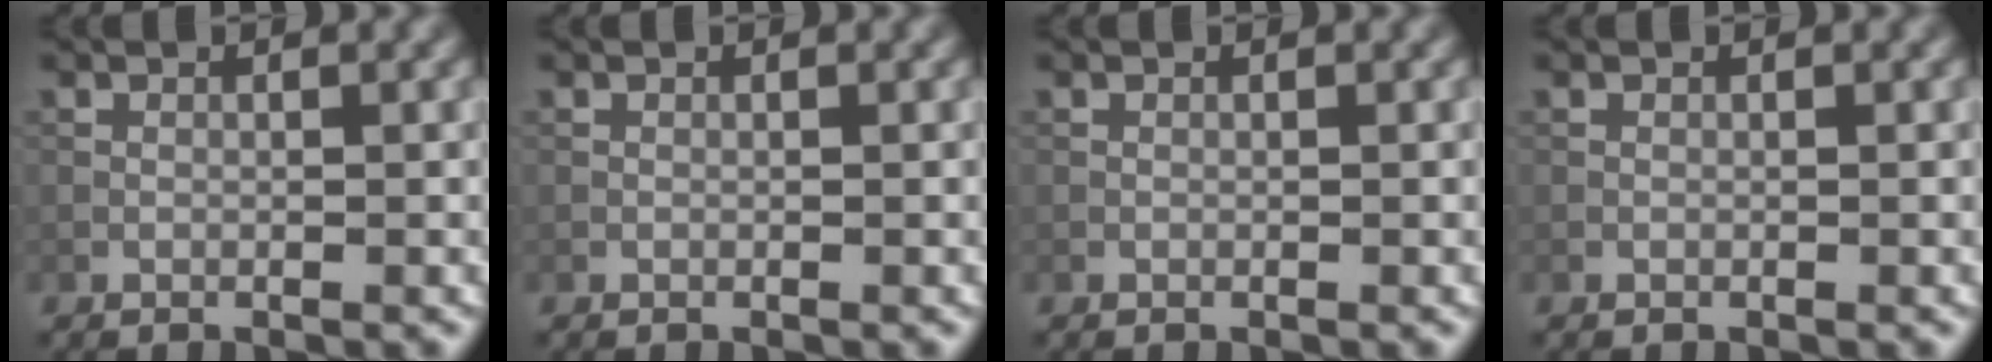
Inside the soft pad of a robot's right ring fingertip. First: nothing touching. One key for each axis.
{"total": 0.0}
{"total": 0.0}
{"total": 0.0}